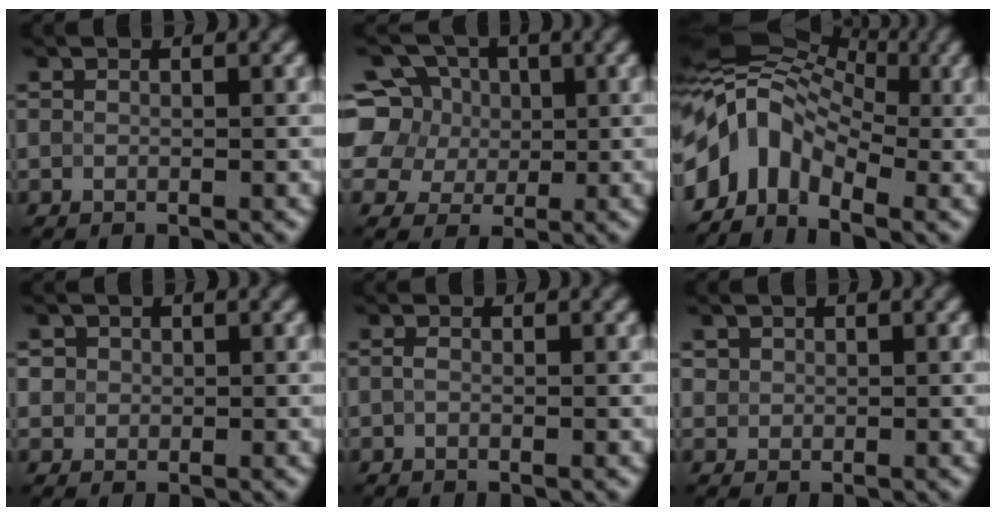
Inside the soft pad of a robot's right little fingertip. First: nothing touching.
{"total": 9.5, "force": [2.6, 8.0, 4.4], "torque": [-0.085, 0.031, 0.021]}
{"total": 8.1, "force": [-1.8, 5.7, 5.5], "torque": [-0.089, 0.019, -0.057]}
{"total": 1.2, "force": [0.3, 1.1, 0.2], "torque": [0.003, -0.004, 0.012]}
{"total": 0.6, "force": [-0.1, 0.3, 0.5], "torque": [-0.014, 0.000, -0.004]}
{"total": 0.8, "force": [0.4, 0.7, 0.1], "torque": [0.003, -0.005, 0.012]}